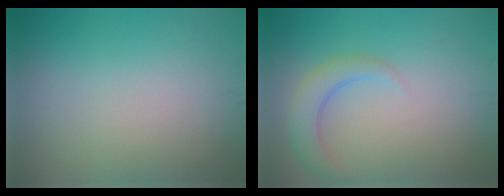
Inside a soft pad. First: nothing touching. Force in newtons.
{"total": 2.8, "press": 2.8, "slide": 0.3}